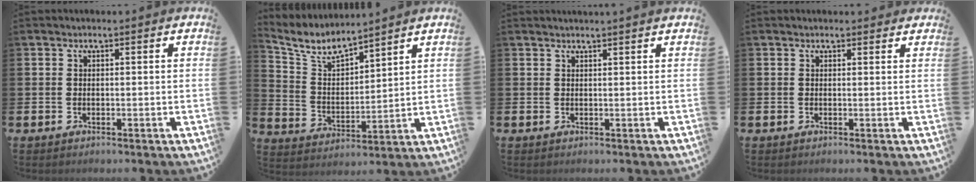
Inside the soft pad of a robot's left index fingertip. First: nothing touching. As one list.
[{"total": 6.4, "force": [5.7, 1.6, 2.4], "torque": [-0.078, -0.030, 0.100]}, {"total": 0.8, "force": [0.7, -0.3, 0.0], "torque": [0.002, -0.003, 0.014]}, {"total": 0.7, "force": [0.7, 0.3, 0.2], "torque": [0.006, 0.001, 0.010]}]